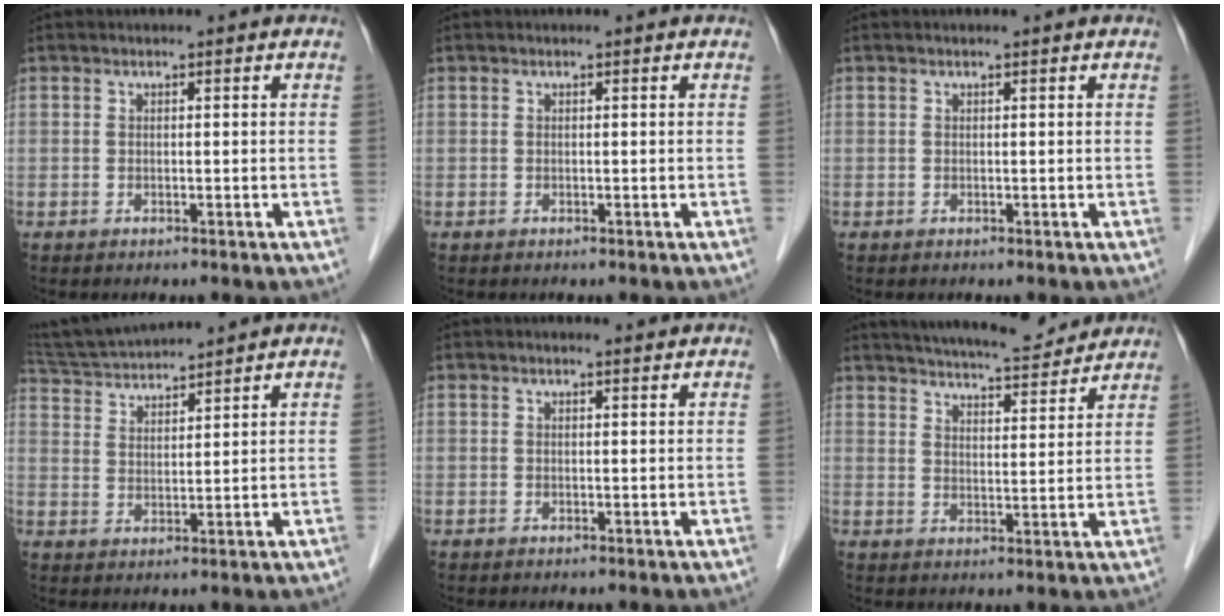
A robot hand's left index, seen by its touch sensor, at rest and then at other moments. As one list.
[{"total": 0.0}, {"total": 0.0}, {"total": 9.4, "force": [9.0, -0.3, 2.8], "torque": [-0.061, 0.025, 0.164]}, {"total": 0.9, "force": [0.9, 0.1, 0.3], "torque": [-0.012, 0.003, 0.013]}, {"total": 12.2, "force": [11.4, 1.9, 4.0], "torque": [-0.060, 0.004, 0.158]}]